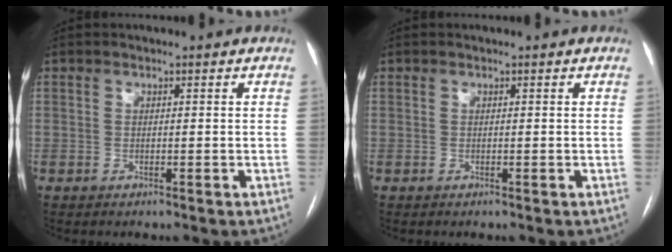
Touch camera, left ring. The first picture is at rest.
{"total": 0.0}